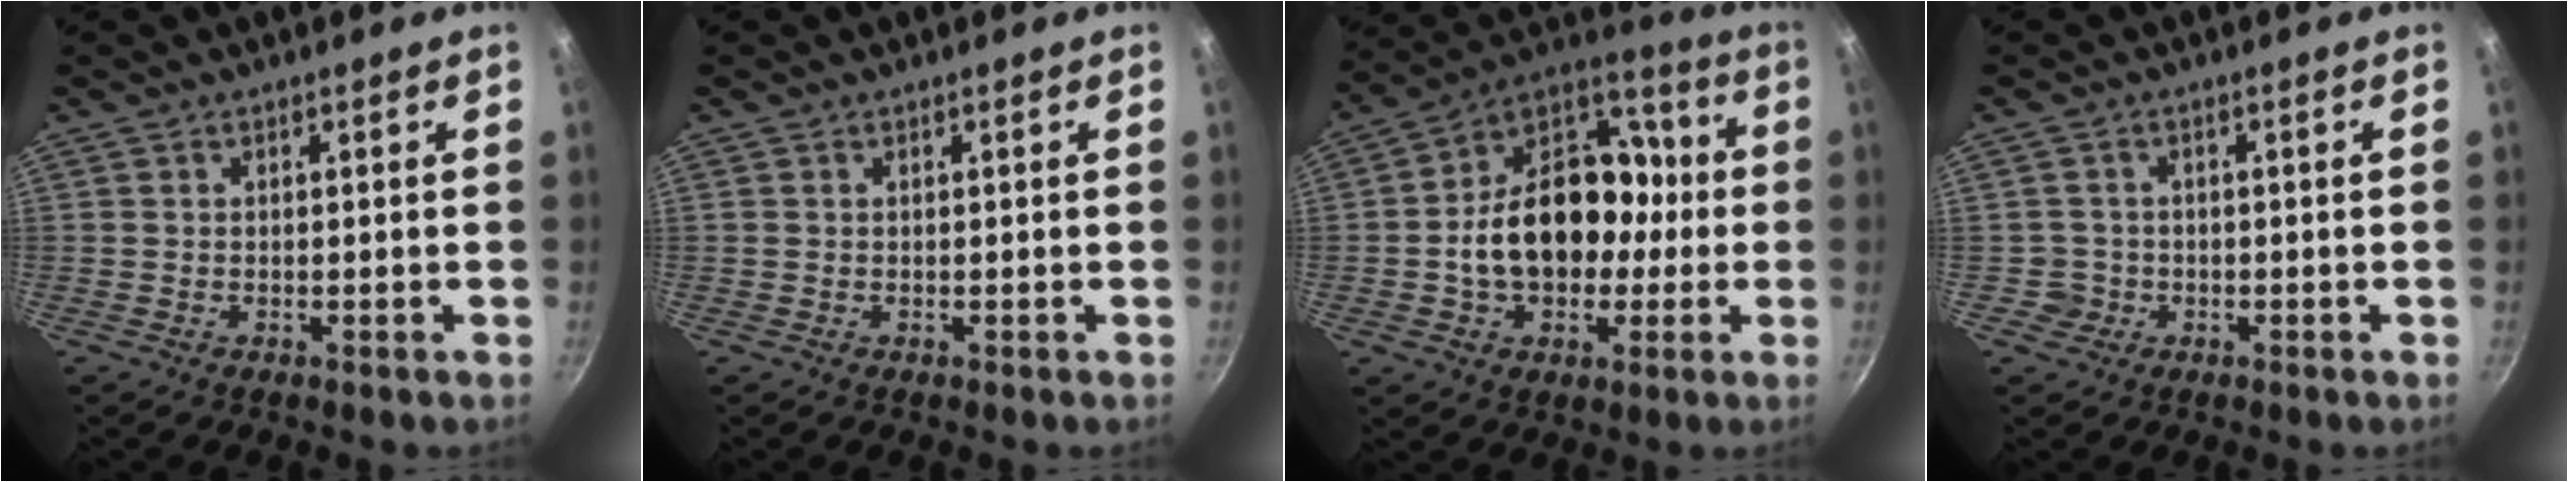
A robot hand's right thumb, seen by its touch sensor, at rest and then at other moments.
{"total": 0.0}
{"total": 20.9, "force": [-1.5, 15.3, 14.1], "torque": [-0.198, 0.056, -0.033]}
{"total": 2.7, "force": [-0.7, 2.6, 0.1], "torque": [0.016, 0.015, -0.008]}